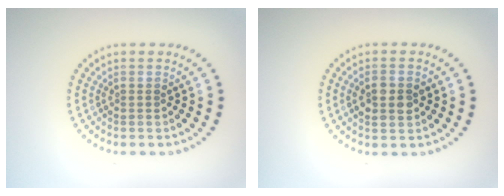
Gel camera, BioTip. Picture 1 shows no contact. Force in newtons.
{"total": 2.6, "press": 2.5, "slide": 0.2}